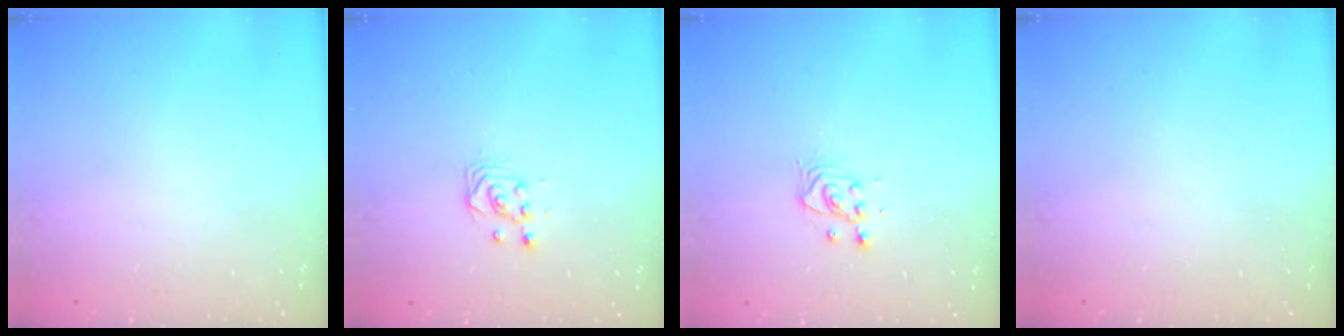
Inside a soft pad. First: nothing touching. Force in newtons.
{"total": 3.4, "press": 3.3, "slide": 0.3}
{"total": 3.7, "press": 3.7, "slide": 0.3}
{"total": 0.0}